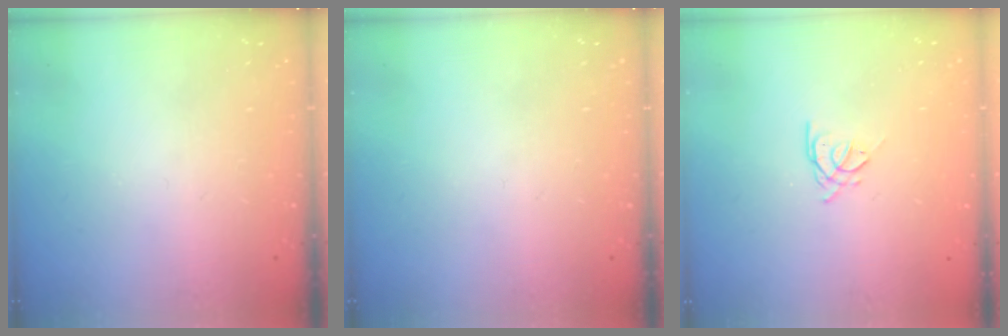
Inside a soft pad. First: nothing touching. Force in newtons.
{"total": 0.0}
{"total": 1.9, "press": 1.9, "slide": 0.4}